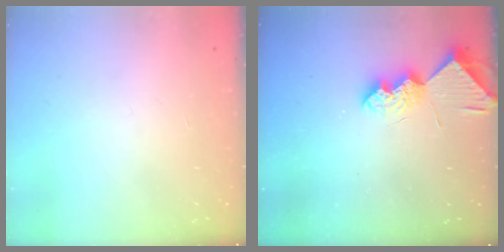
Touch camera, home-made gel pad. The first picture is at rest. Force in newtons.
{"total": 9.4, "press": 9.4, "slide": 0.6}